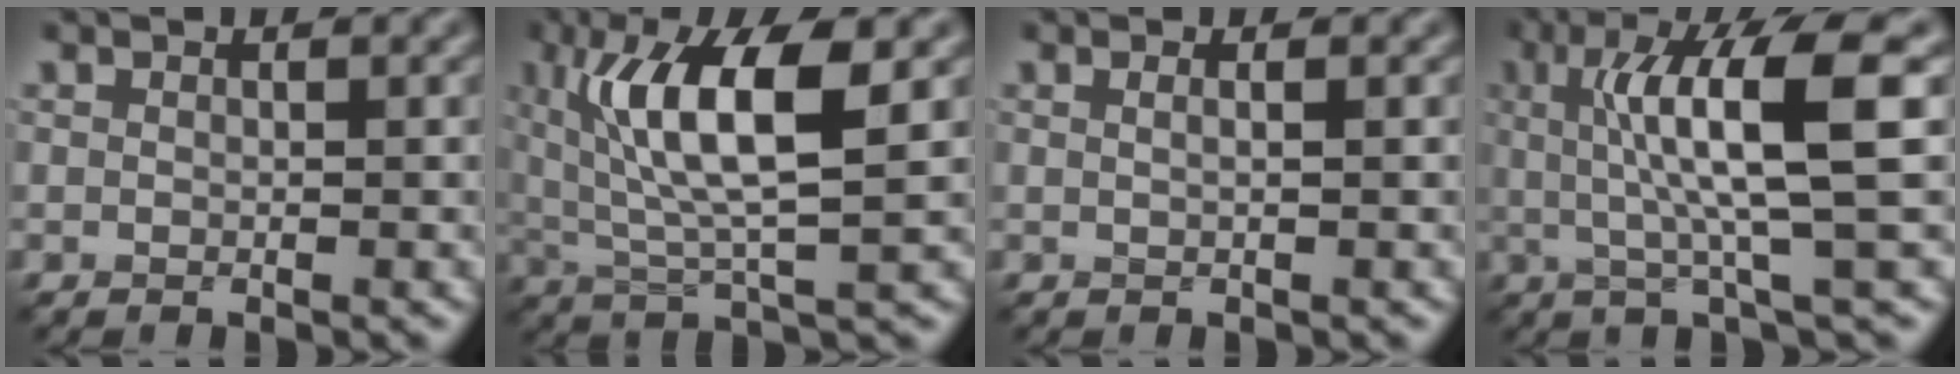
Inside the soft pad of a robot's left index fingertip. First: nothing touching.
{"total": 8.9, "force": [2.7, 2.5, 8.1], "torque": [-0.146, -0.002, 0.050]}
{"total": 1.4, "force": [0.5, 0.7, 1.1], "torque": [-0.002, -0.003, -0.006]}
{"total": 9.0, "force": [1.5, 1.7, 8.7], "torque": [-0.128, 0.003, 0.026]}